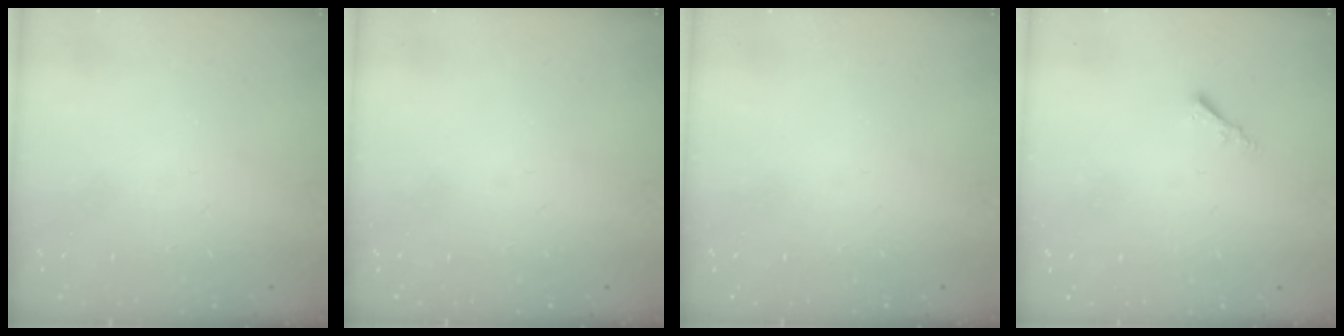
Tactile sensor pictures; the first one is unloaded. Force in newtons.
{"total": 0.0}
{"total": 0.0}
{"total": 1.7, "press": 1.6, "slide": 0.4}